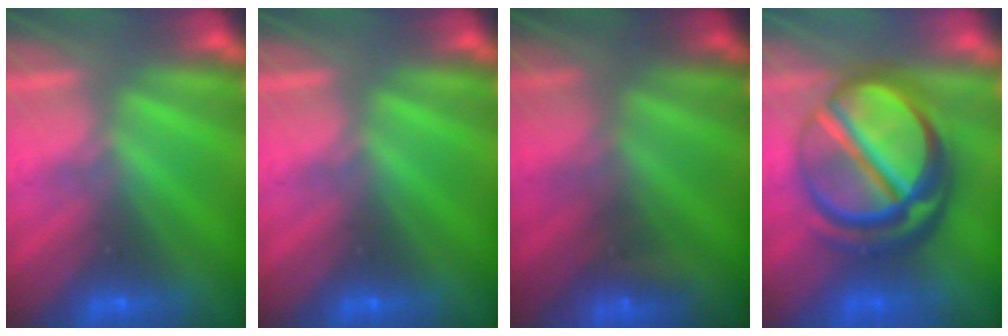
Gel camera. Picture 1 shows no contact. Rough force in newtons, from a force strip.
{"total": 0.0}
{"total": 4.8}
{"total": 8.8}